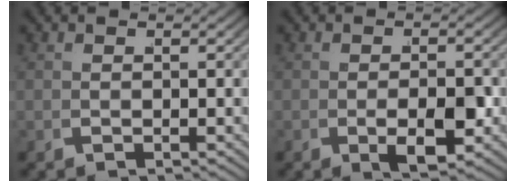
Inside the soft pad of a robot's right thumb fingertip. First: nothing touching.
{"total": 3.8, "force": [-0.5, 1.9, 3.3], "torque": [-0.056, -0.004, -0.010]}